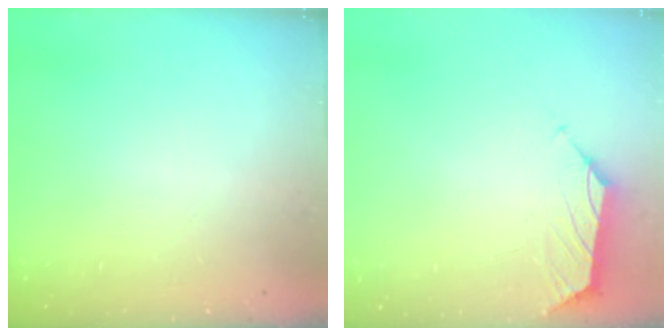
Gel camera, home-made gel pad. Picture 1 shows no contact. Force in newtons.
{"total": 0.0}